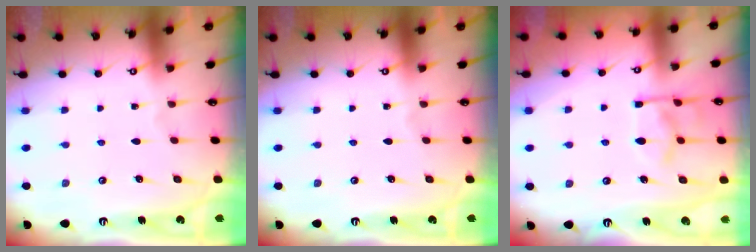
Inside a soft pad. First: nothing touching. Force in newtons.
{"total": 0.0}
{"total": 7.3, "press": 7.1, "slide": 1.4}